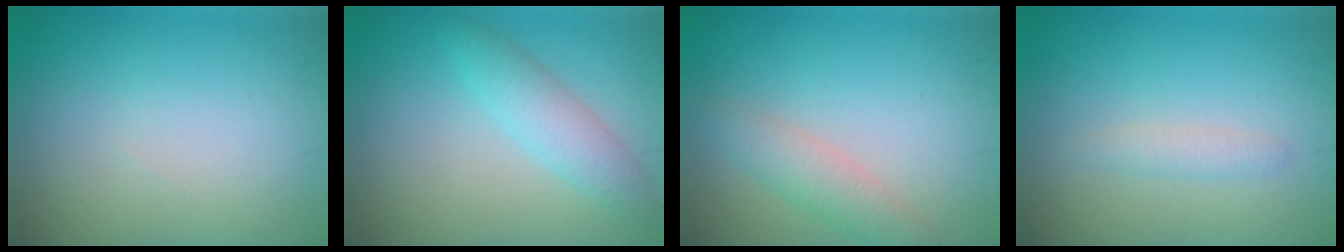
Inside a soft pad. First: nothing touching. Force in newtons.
{"total": 2.9, "press": 2.9, "slide": 0.1}
{"total": 2.6, "press": 2.6, "slide": 0.1}
{"total": 1.3, "press": 1.3, "slide": 0.1}